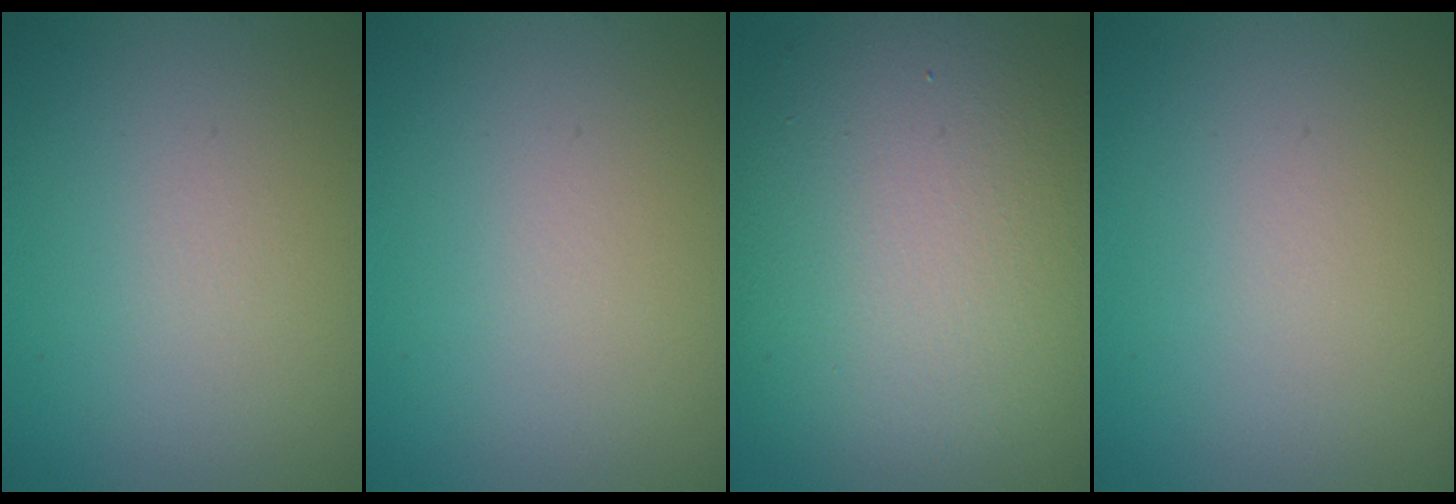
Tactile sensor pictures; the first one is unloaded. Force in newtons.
{"total": 0.0}
{"total": 14.2, "press": 14.1, "slide": 1.2}
{"total": 0.0}